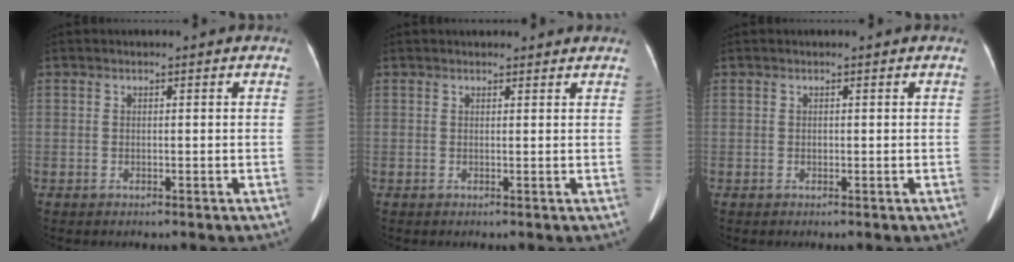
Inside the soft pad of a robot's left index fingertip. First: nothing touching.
{"total": 4.5, "force": [4.2, 1.1, 1.3], "torque": [-0.012, 0.024, 0.048]}
{"total": 0.0}